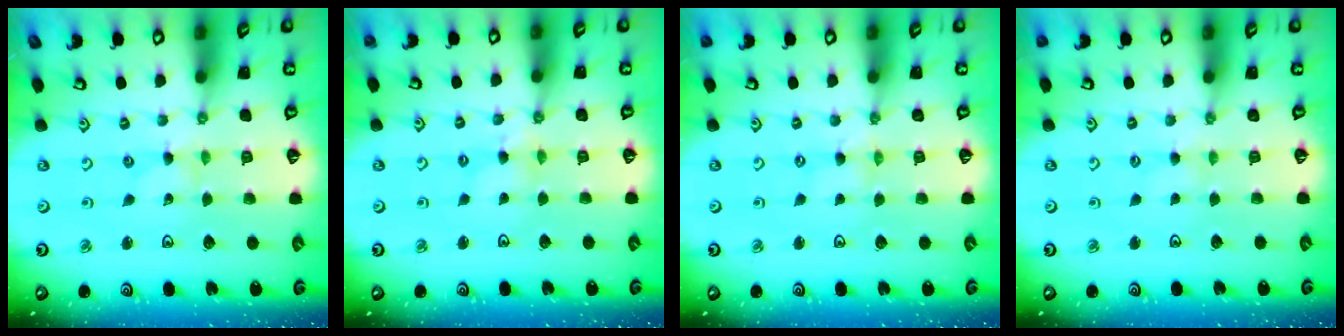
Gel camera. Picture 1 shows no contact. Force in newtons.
{"total": 2.5, "press": 2.5, "slide": 0.2}
{"total": 0.0}
{"total": 0.7, "press": 0.7, "slide": 0.2}